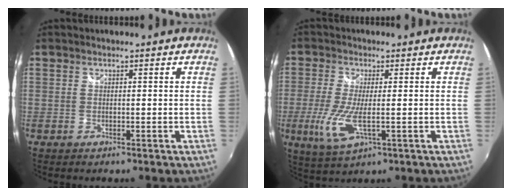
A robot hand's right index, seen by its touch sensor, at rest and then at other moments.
{"total": 8.0, "force": [-2.0, 2.2, 7.4], "torque": [-0.162, -0.016, -0.037]}